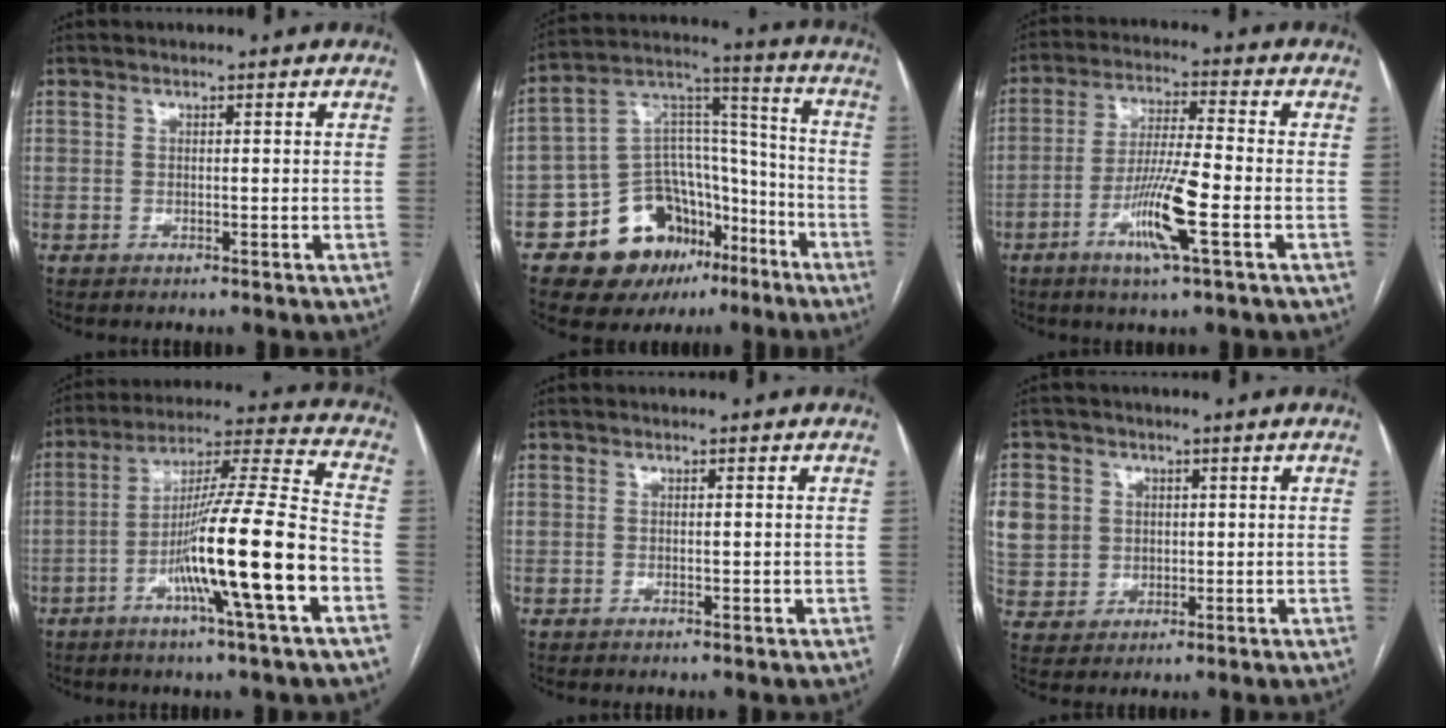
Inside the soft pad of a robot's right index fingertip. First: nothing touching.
{"total": 17.0, "force": [-10.2, 10.8, 8.2], "torque": [-0.118, 0.069, -0.158]}
{"total": 10.1, "force": [-3.8, 0.3, 9.4], "torque": [-0.182, -0.010, -0.073]}
{"total": 17.6, "force": [-6.0, -0.7, 16.5], "torque": [-0.285, -0.003, -0.107]}
{"total": 0.6, "force": [0.0, 0.3, 0.5], "torque": [-0.009, -0.001, 0.002]}
{"total": 10.9, "force": [2.5, 10.0, 3.4], "torque": [-0.103, 0.028, 0.066]}